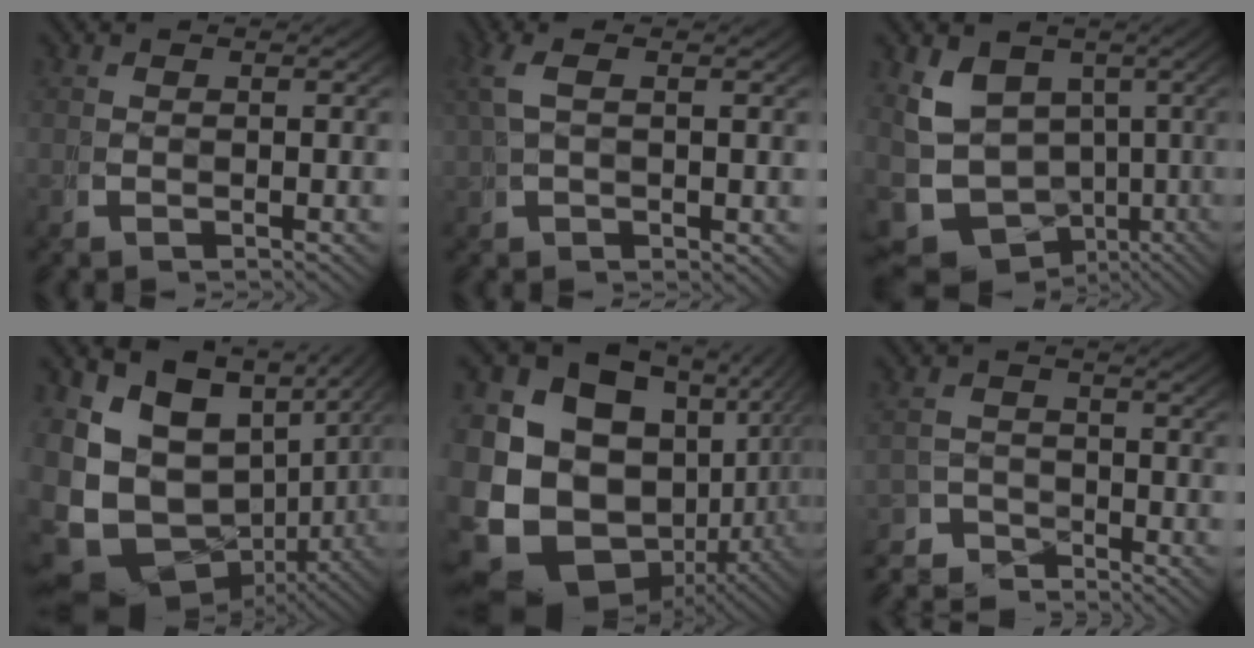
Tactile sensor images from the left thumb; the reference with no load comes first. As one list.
[{"total": 2.7, "force": [1.1, 0.8, 2.3], "torque": [-0.060, 0.004, 0.027]}, {"total": 11.9, "force": [-2.5, 9.4, 6.9], "torque": [-0.149, -0.064, -0.017]}, {"total": 17.8, "force": [-1.1, 13.3, 11.8], "torque": [-0.237, -0.065, 0.010]}, {"total": 22.9, "force": [-2.4, 17.5, 14.5], "torque": [-0.306, -0.085, -0.016]}, {"total": 3.8, "force": [-3.5, 1.6, 0.3], "torque": [0.021, -0.017, -0.066]}]